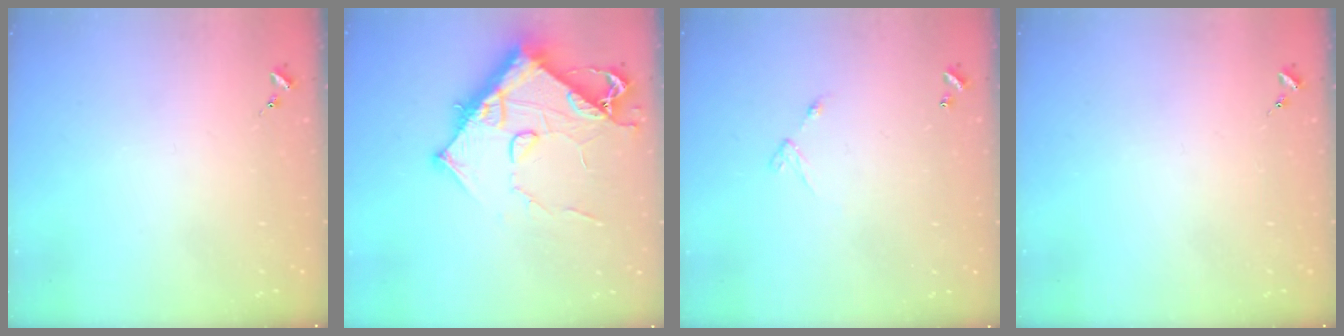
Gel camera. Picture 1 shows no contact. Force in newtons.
{"total": 13.7, "press": 13.6, "slide": 1.5}
{"total": 5.4, "press": 5.4, "slide": 0.4}
{"total": 0.0}